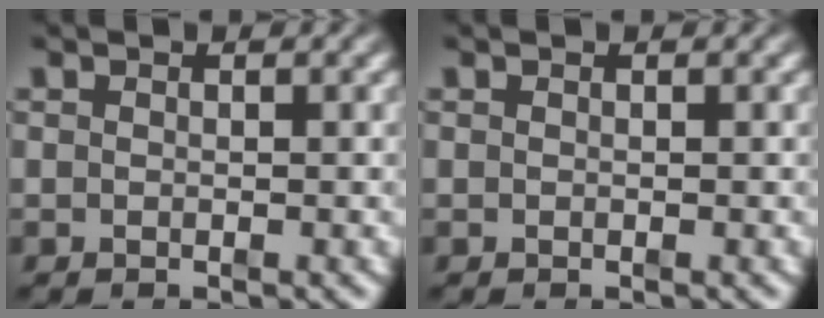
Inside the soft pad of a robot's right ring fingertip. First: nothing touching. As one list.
[{"total": 0.0}]